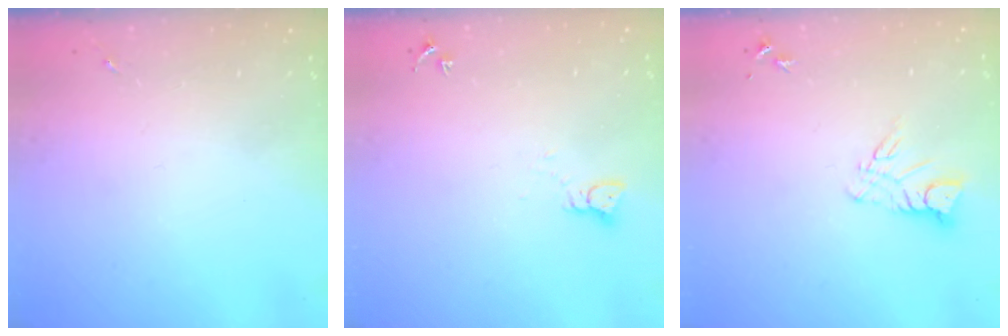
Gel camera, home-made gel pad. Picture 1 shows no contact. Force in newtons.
{"total": 3.2, "press": 3.2, "slide": 0.1}
{"total": 7.0, "press": 7.0, "slide": 0.7}